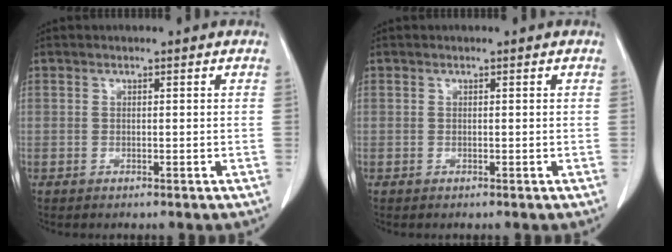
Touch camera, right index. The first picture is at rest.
{"total": 0.0}